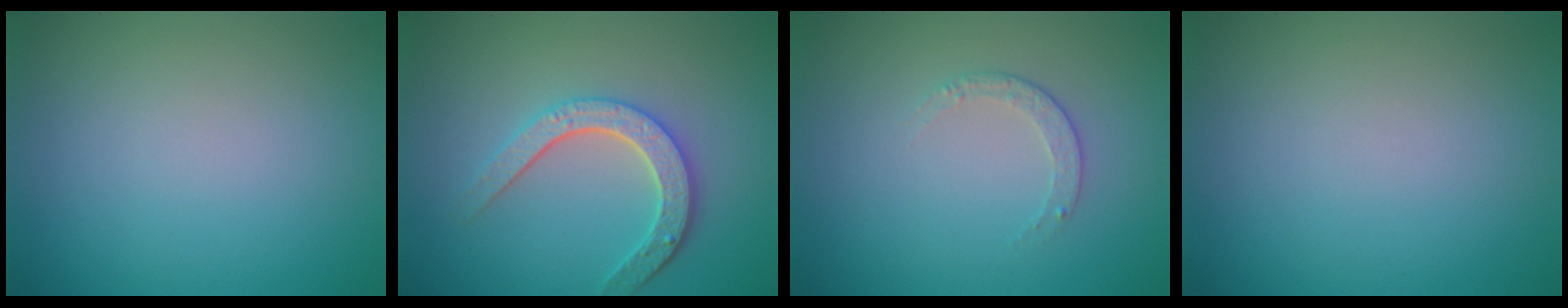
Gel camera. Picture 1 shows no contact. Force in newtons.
{"total": 4.0, "press": 3.3, "slide": 2.2}
{"total": 1.2, "press": 0.9, "slide": 0.9}
{"total": 0.0}